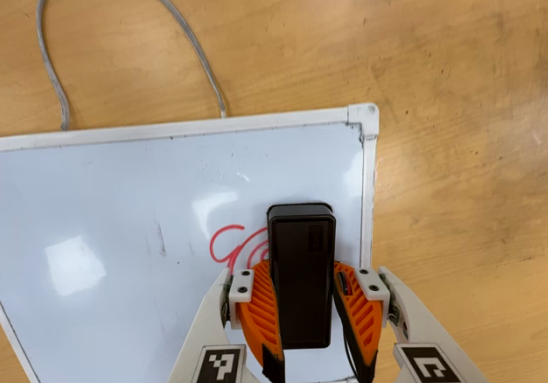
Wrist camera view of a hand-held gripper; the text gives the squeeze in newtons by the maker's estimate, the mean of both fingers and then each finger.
{"total": 13.8, "left": 13.8, "right": 13.7}